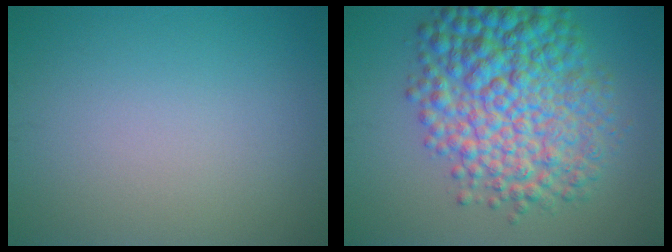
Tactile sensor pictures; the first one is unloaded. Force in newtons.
{"total": 10.5, "press": 10.5, "slide": 0.1}